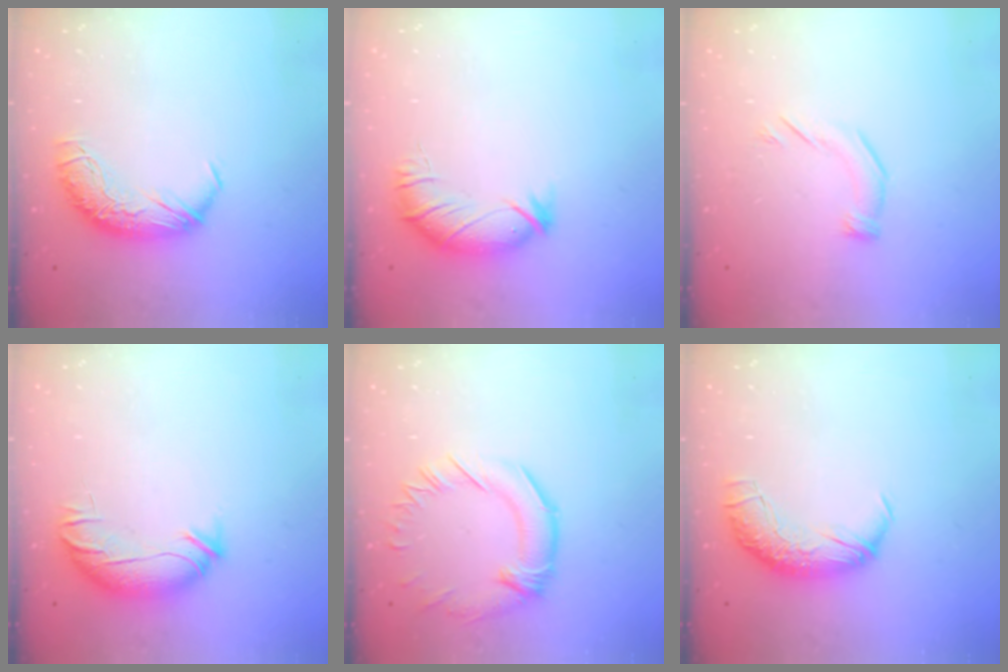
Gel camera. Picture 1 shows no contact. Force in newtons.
{"total": 3.2, "press": 2.5, "slide": 1.9}
{"total": 4.1, "press": 4.1, "slide": 0.7}
{"total": 3.8, "press": 3.4, "slide": 1.7}
{"total": 1.3, "press": 0.6, "slide": 1.1}
{"total": 2.3, "press": 1.0, "slide": 2.1}